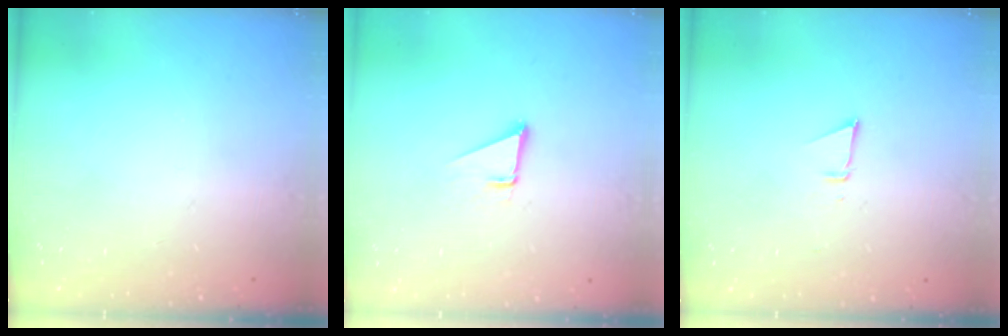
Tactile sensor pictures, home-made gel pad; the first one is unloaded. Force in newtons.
{"total": 1.9, "press": 1.9, "slide": 0.0}
{"total": 3.0, "press": 2.9, "slide": 0.8}